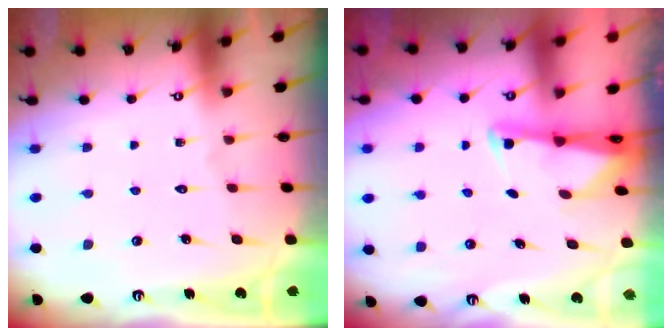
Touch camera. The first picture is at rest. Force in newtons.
{"total": 2.1, "press": 2.1, "slide": 0.3}